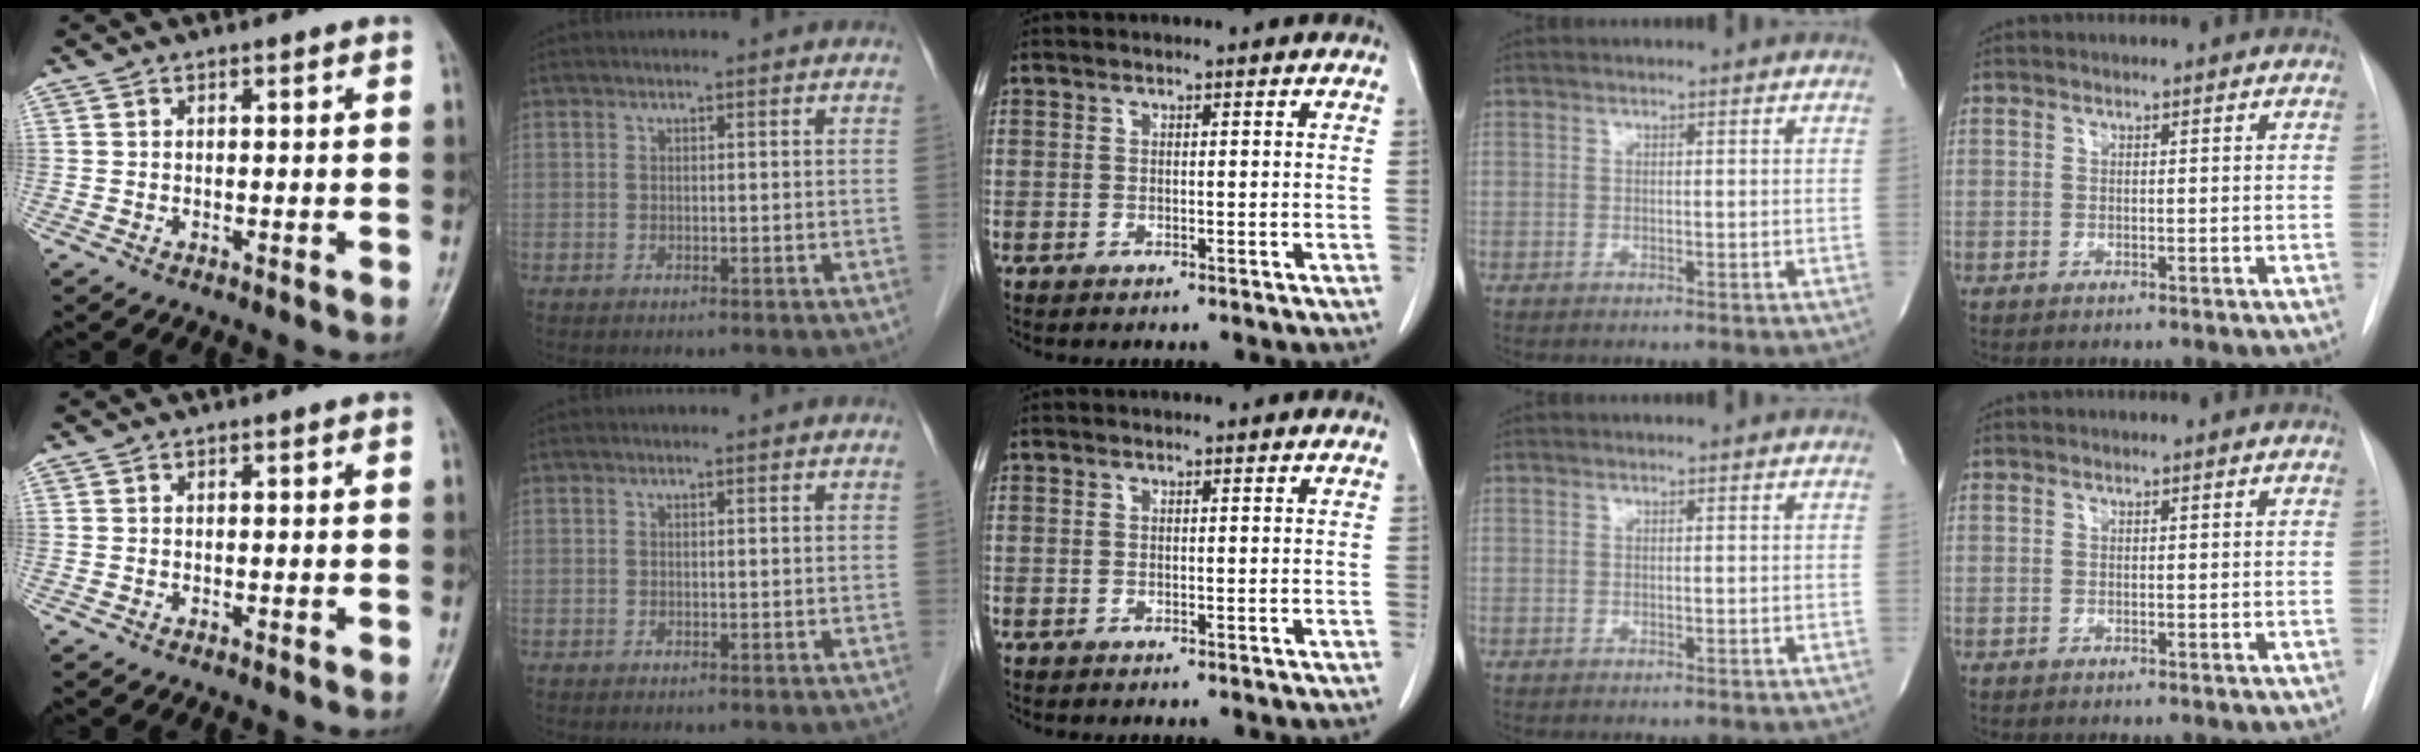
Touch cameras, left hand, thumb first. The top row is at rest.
{}